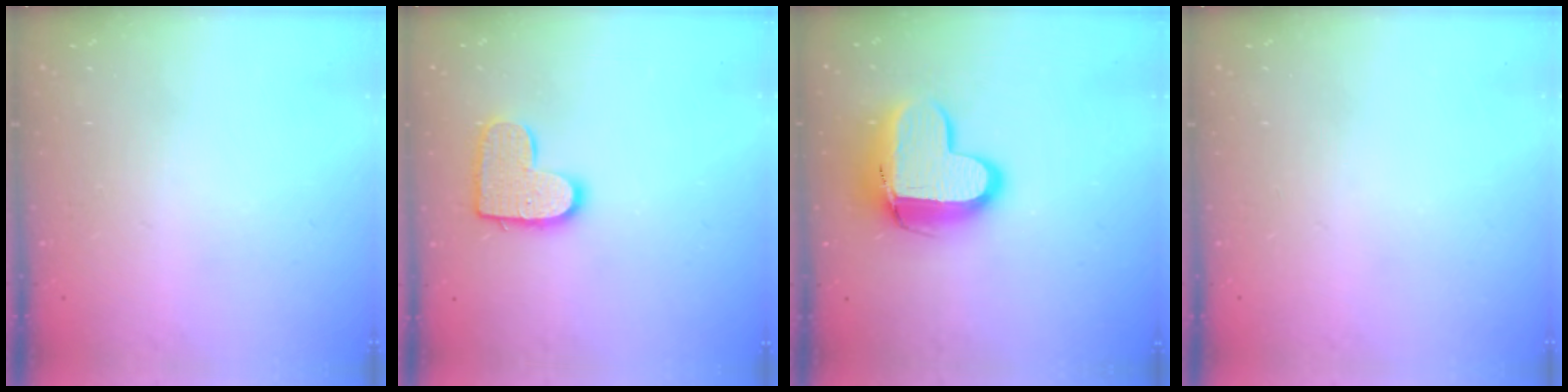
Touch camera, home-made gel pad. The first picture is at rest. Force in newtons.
{"total": 12.0, "press": 12.0, "slide": 0.8}
{"total": 15.6, "press": 15.5, "slide": 1.5}
{"total": 0.0}